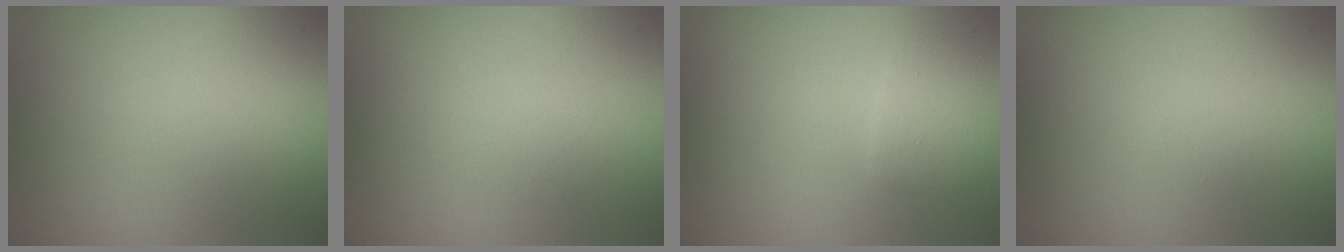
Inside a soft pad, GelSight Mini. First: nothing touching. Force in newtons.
{"total": 1.2, "press": 1.2, "slide": 0.0}
{"total": 1.8, "press": 1.8, "slide": 0.1}
{"total": 0.7, "press": 0.7, "slide": 0.0}